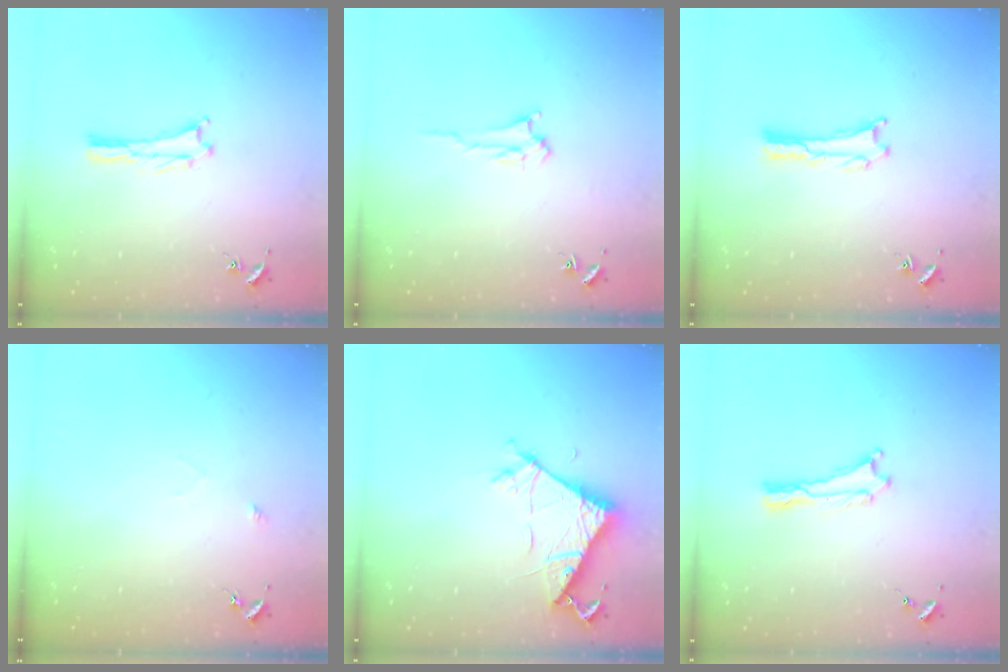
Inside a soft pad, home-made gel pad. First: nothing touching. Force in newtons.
{"total": 2.8, "press": 2.8, "slide": 0.4}
{"total": 0.0}
{"total": 2.5, "press": 2.5, "slide": 0.2}
{"total": 6.9, "press": 6.9, "slide": 0.5}
{"total": 0.0}